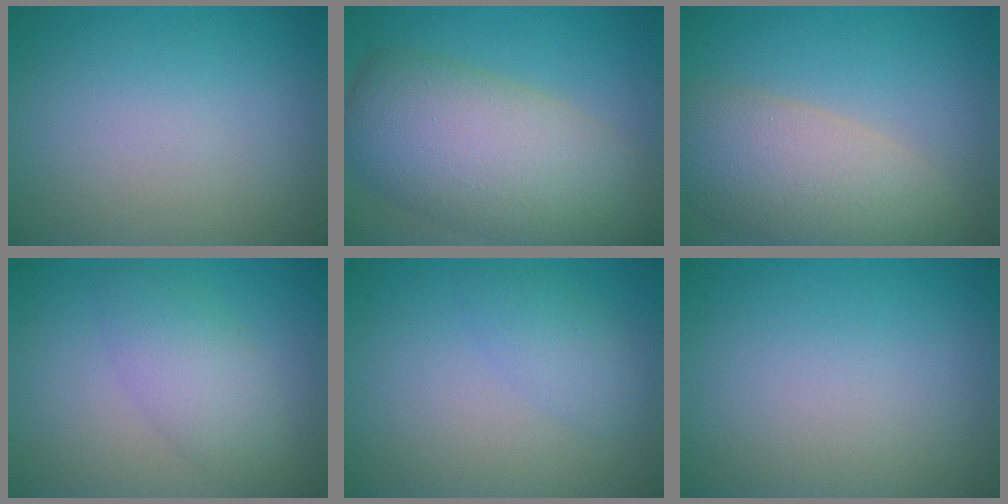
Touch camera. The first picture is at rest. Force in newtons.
{"total": 11.0, "press": 10.9, "slide": 0.6}
{"total": 7.9, "press": 7.9, "slide": 0.7}
{"total": 3.0, "press": 3.0, "slide": 0.1}
{"total": 2.1, "press": 2.1, "slide": 0.1}
{"total": 0.0}